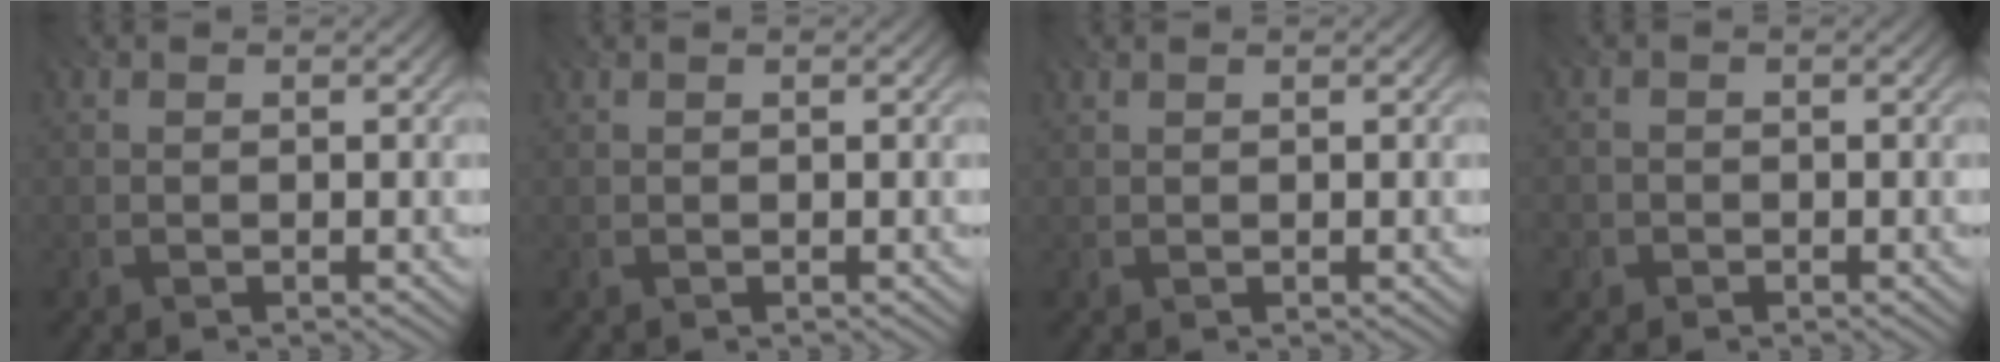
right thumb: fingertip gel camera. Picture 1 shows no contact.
{"total": 0.0}
{"total": 0.6, "force": [0.5, -0.1, 0.2], "torque": [-0.003, -0.001, 0.008]}
{"total": 1.3, "force": [-0.9, 0.9, -0.5], "torque": [0.013, -0.004, -0.025]}